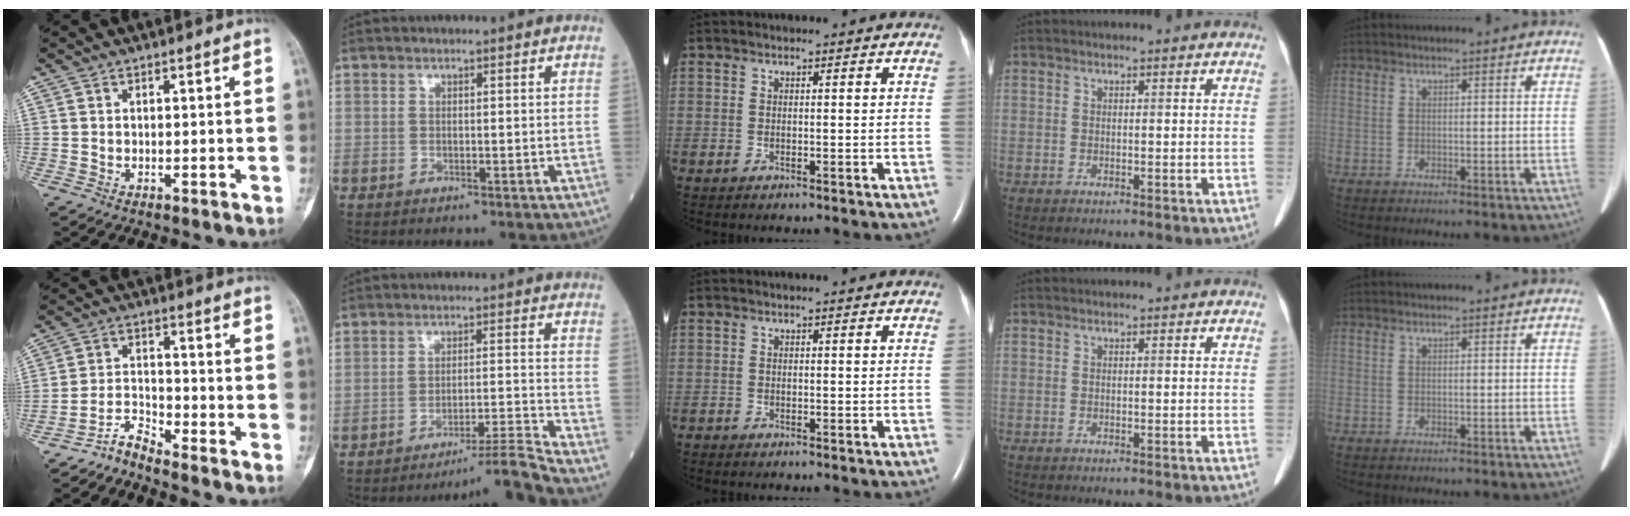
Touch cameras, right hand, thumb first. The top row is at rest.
{"thumb": {"total": 4.2, "force": [-4.1, 0.0, 0.6], "torque": [-0.013, 0.031, -0.085]}, "index": {"total": 7.6, "force": [-6.4, -4.2, 0.7], "torque": [-0.009, 0.001, -0.108]}}